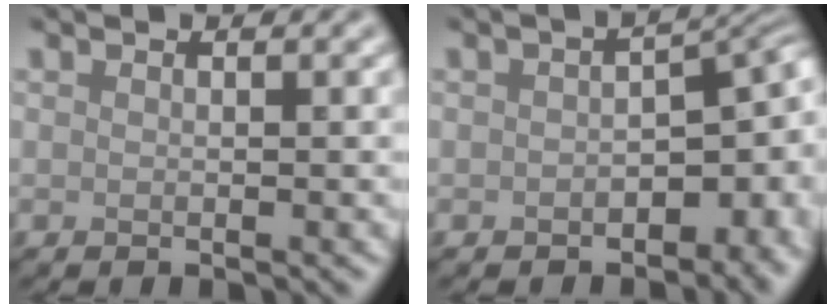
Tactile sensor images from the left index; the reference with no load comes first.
{"total": 6.3, "force": [-1.4, 3.7, 4.9], "torque": [-0.049, -0.007, -0.020]}